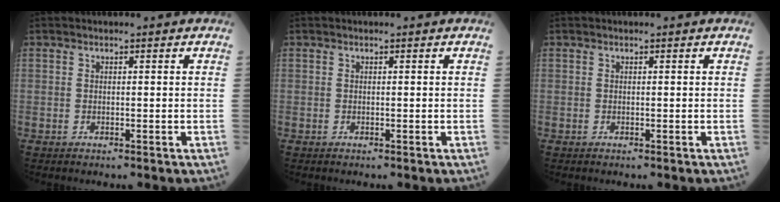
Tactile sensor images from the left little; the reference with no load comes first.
{"total": 0.0}
{"total": 0.0}